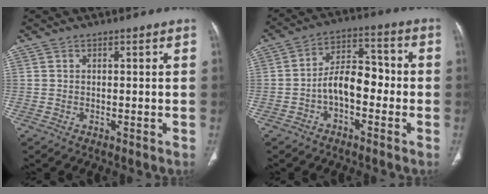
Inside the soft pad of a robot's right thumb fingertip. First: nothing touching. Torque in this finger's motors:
{"motor_torque": [1.45, 1.26, 1.02, -0.61, 0.06]}